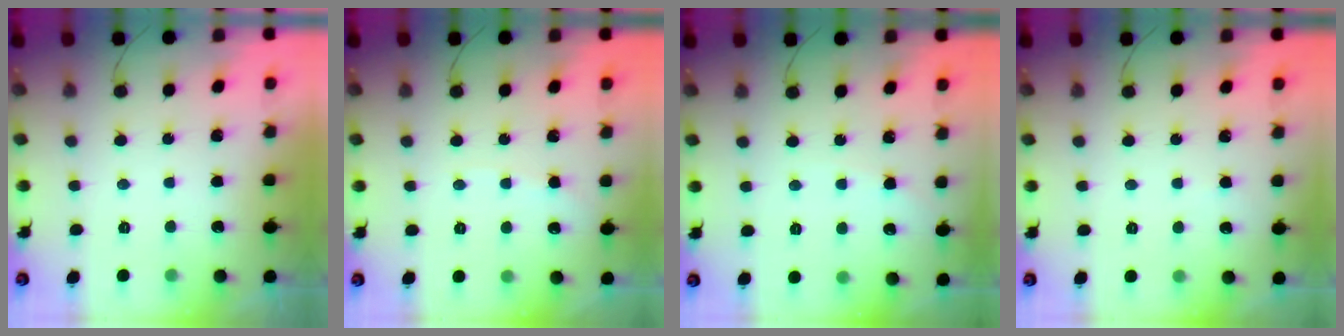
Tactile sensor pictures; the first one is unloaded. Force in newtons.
{"total": 2.7, "press": 2.6, "slide": 0.4}
{"total": 3.0, "press": 2.9, "slide": 0.5}
{"total": 1.1, "press": 1.1, "slide": 0.2}